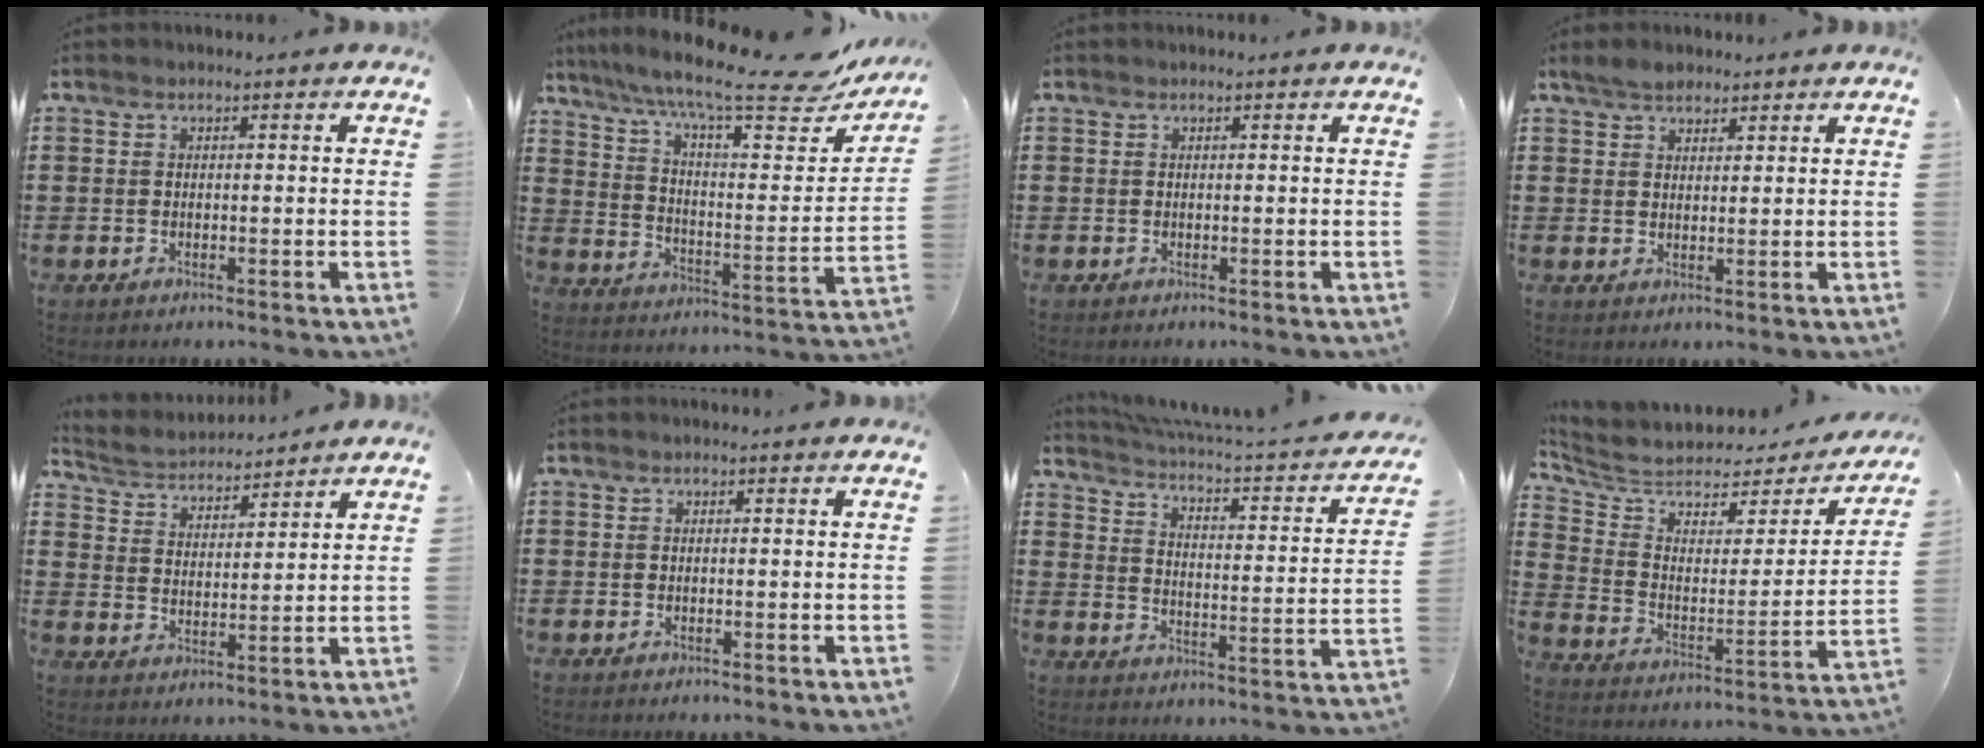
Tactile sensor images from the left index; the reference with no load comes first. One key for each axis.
{"total": 12.3, "fx": 9.8, "fy": 1.2, "fz": 7.3, "tx": -0.152, "ty": -0.065, "tz": 0.158}
{"total": 0.0}
{"total": 2.6, "fx": 2.1, "fy": 1.3, "fz": 0.6, "tx": -0.017, "ty": 0.007, "tz": 0.040}
{"total": 3.6, "fx": 3.5, "fy": 0.9, "fz": -0.2, "tx": -0.019, "ty": -0.021, "tz": 0.057}
{"total": 0.0}
{"total": 2.6, "fx": 2.2, "fy": -0.1, "fz": 1.4, "tx": -0.045, "ty": -0.032, "tz": 0.026}
{"total": 4.7, "fx": 4.0, "fy": 2.0, "fz": 1.5, "tx": -0.059, "ty": -0.033, "tz": 0.063}